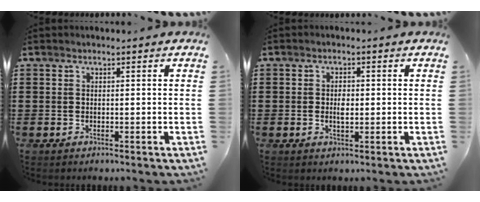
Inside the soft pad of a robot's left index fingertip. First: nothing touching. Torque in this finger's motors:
{"motor_torque": [-0.21, 0.74, 0.08, 0.01]}